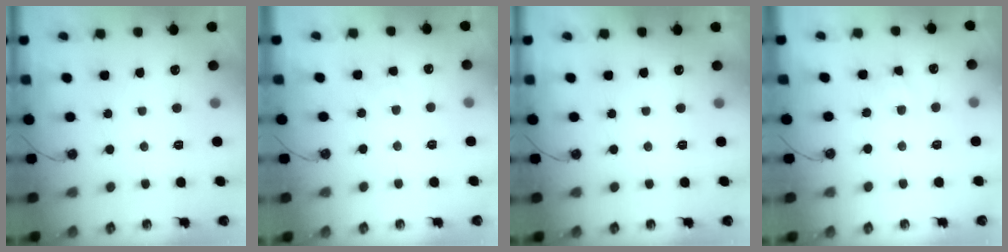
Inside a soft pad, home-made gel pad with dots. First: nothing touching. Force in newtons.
{"total": 3.9, "press": 3.8, "slide": 0.5}
{"total": 0.0}
{"total": 3.1, "press": 3.1, "slide": 0.5}